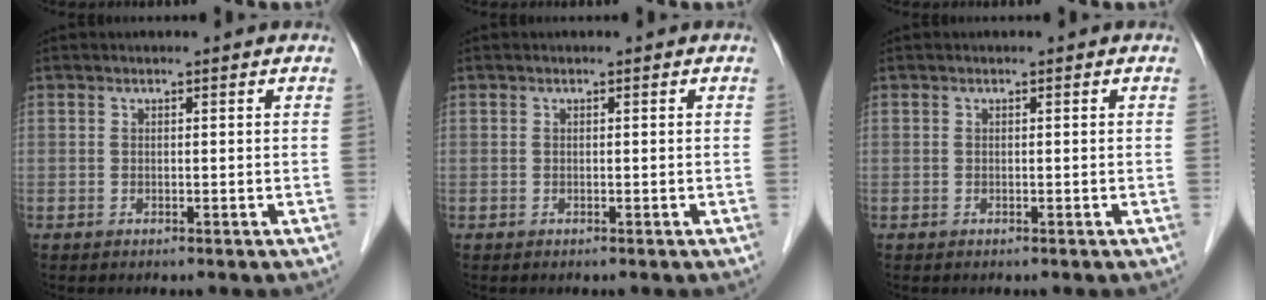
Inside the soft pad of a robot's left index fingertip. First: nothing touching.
{"total": 0.0}
{"total": 0.0}